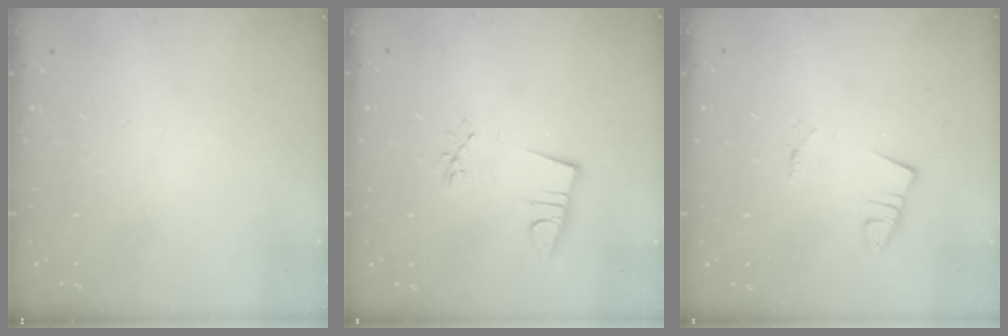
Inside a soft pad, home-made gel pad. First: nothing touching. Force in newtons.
{"total": 3.2, "press": 1.7, "slide": 2.6}
{"total": 1.2, "press": 1.2, "slide": 0.1}